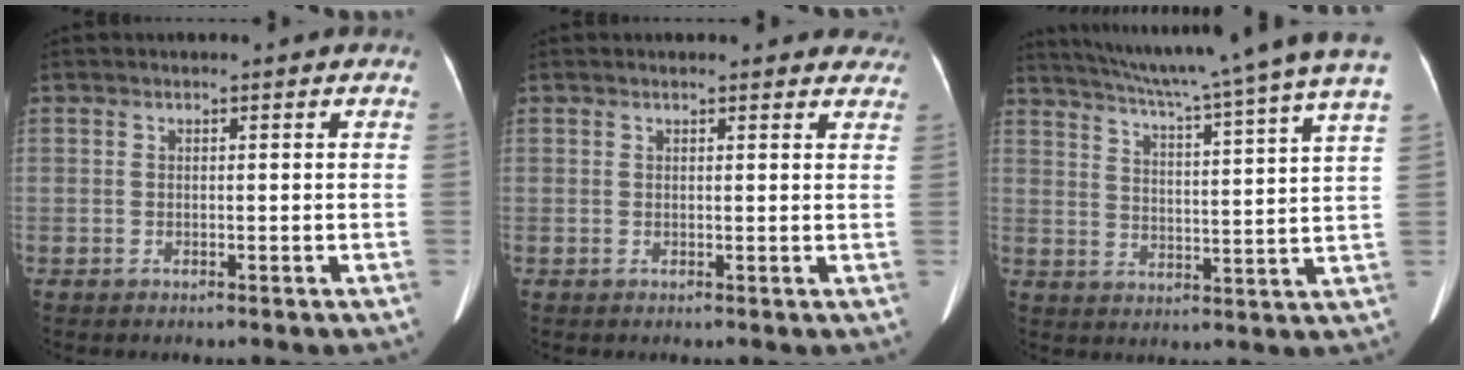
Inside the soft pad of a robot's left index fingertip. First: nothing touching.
{"total": 7.9, "force": [7.3, 2.2, 2.0], "torque": [-0.001, 0.003, 0.058]}
{"total": 24.0, "force": [20.7, -1.7, 12.0], "torque": [-0.200, -0.044, 0.268]}